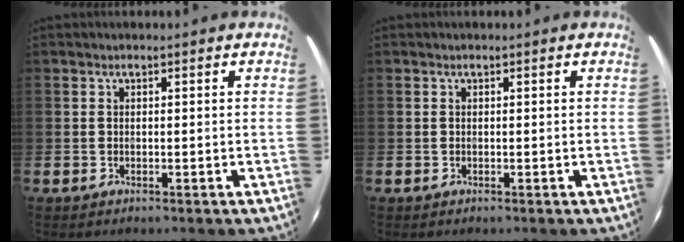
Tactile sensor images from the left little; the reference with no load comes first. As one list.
[{"total": 0.0}]